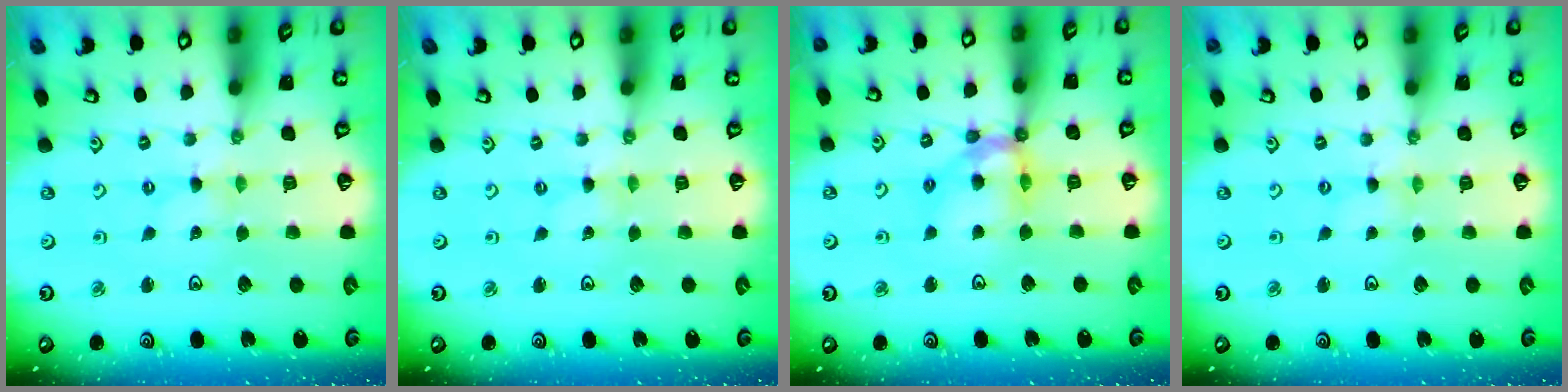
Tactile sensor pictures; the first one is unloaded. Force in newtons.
{"total": 0.0}
{"total": 12.1, "press": 12.0, "slide": 1.4}
{"total": 0.0}